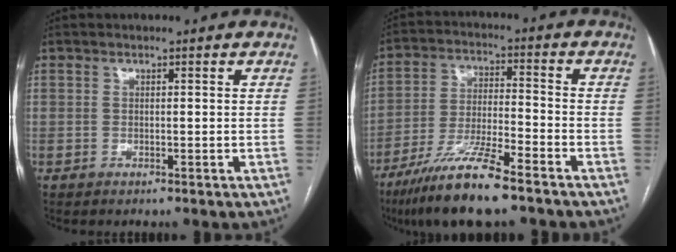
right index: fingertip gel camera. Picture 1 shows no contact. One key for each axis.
{"total": 12.2, "fx": -8.7, "fy": 1.0, "fz": 8.5, "tx": -0.165, "ty": -0.029, "tz": -0.158}